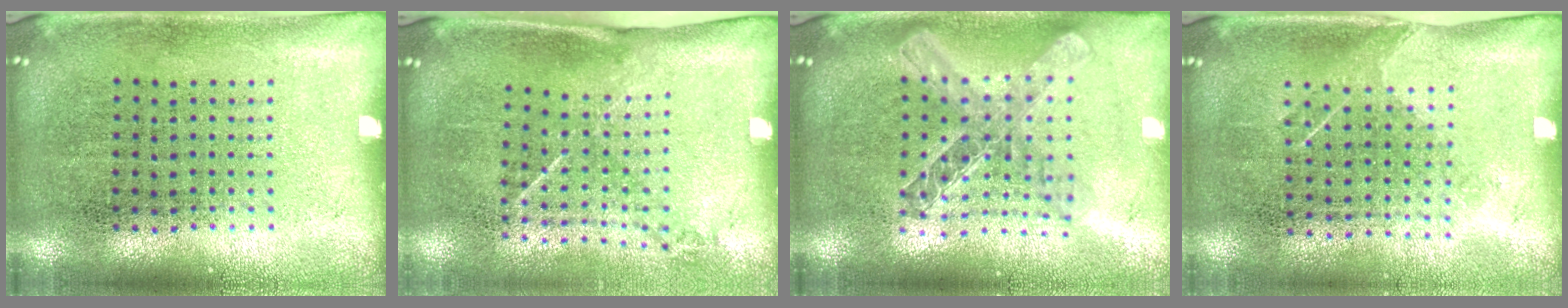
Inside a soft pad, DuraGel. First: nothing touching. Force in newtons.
{"total": 1.5, "press": 1.0, "slide": 1.1}
{"total": 2.1, "press": 1.7, "slide": 1.2}
{"total": 1.2, "press": 0.9, "slide": 0.7}